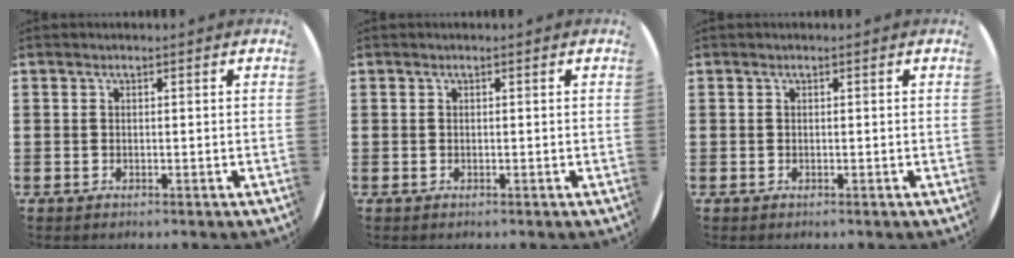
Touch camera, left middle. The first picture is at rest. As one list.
[{"total": 0.0}, {"total": 0.0}]